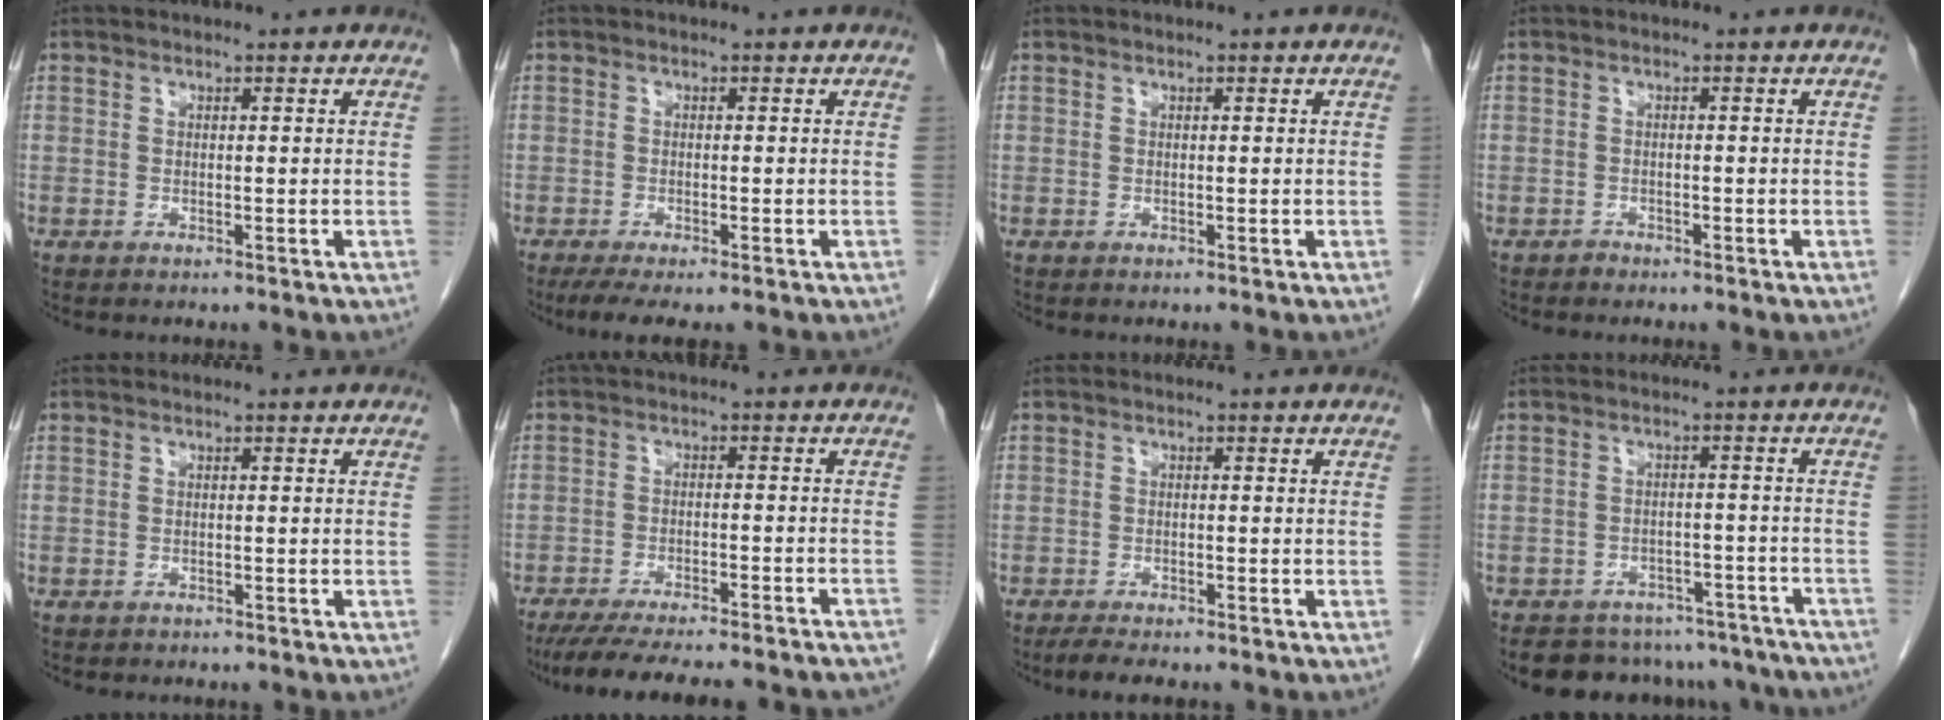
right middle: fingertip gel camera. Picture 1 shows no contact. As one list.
[{"total": 5.1, "force": [-3.7, 1.0, 3.3], "torque": [-0.053, -0.013, -0.057]}, {"total": 0.0}, {"total": 0.7, "force": [-0.6, 0.4, -0.1], "torque": [0.001, 0.002, -0.012]}, {"total": 0.8, "force": [-0.6, 0.5, 0.2], "torque": [-0.014, 0.001, -0.007]}, {"total": 21.4, "force": [-19.1, 2.9, 9.3], "torque": [-0.135, -0.027, -0.249]}, {"total": 3.6, "force": [-2.9, 0.9, 1.8], "torque": [-0.035, -0.009, -0.044]}, {"total": 16.5, "force": [-14.5, 6.9, 3.7], "torque": [-0.061, 0.012, -0.166]}]